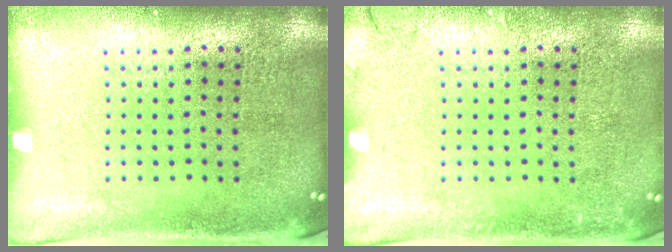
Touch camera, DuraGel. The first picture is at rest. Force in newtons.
{"total": 1.2, "press": 1.1, "slide": 0.2}